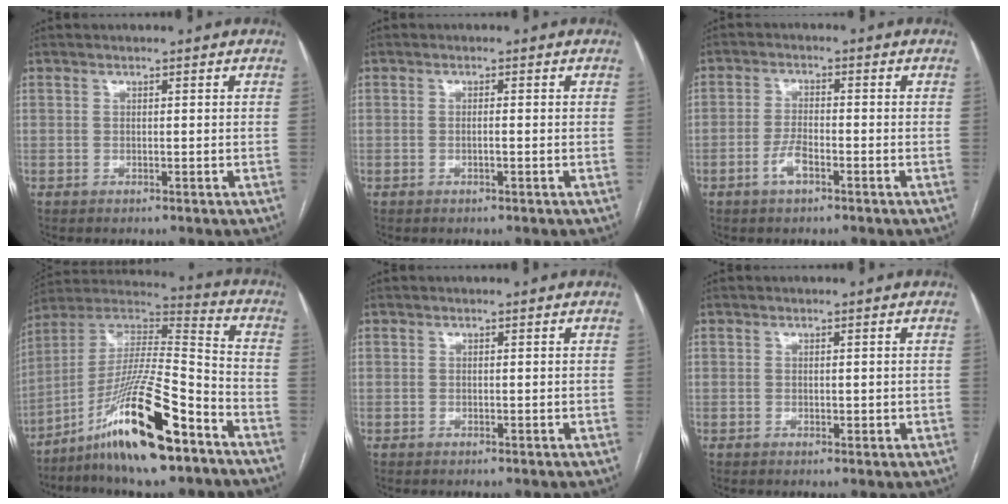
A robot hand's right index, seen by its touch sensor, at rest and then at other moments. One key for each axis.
{"total": 0.9, "fx": -0.2, "fy": 0.1, "fz": 0.9, "tx": -0.017, "ty": 0.000, "tz": -0.003}
{"total": 3.4, "fx": -1.8, "fy": 1.0, "fz": 2.7, "tx": -0.054, "ty": 0.002, "tz": -0.036}
{"total": 19.4, "fx": -11.6, "fy": 2.2, "fz": 15.3, "tx": -0.304, "ty": -0.011, "tz": -0.208}
{"total": 0.0}
{"total": 1.2, "fx": 0.1, "fy": 0.8, "fz": 0.9, "tx": -0.013, "ty": 0.002, "tz": 0.004}